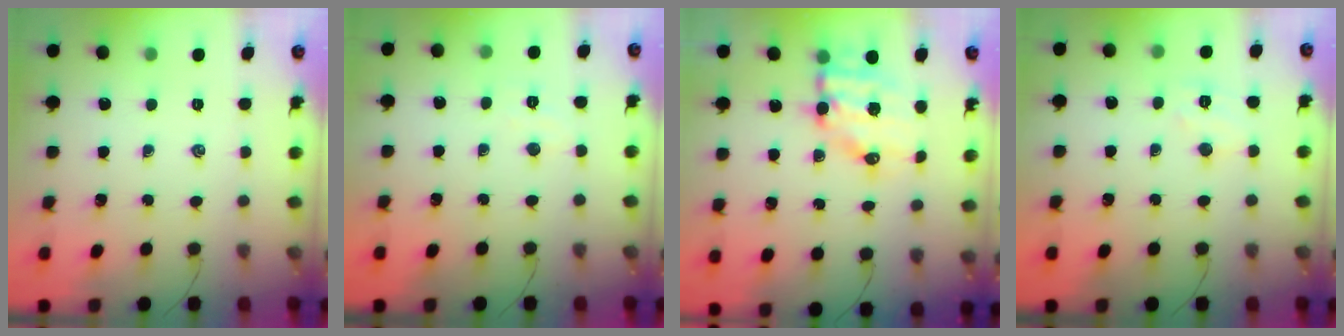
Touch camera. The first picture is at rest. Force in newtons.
{"total": 3.2, "press": 3.1, "slide": 0.8}
{"total": 9.2, "press": 9.0, "slide": 2.1}
{"total": 5.7, "press": 5.6, "slide": 1.1}